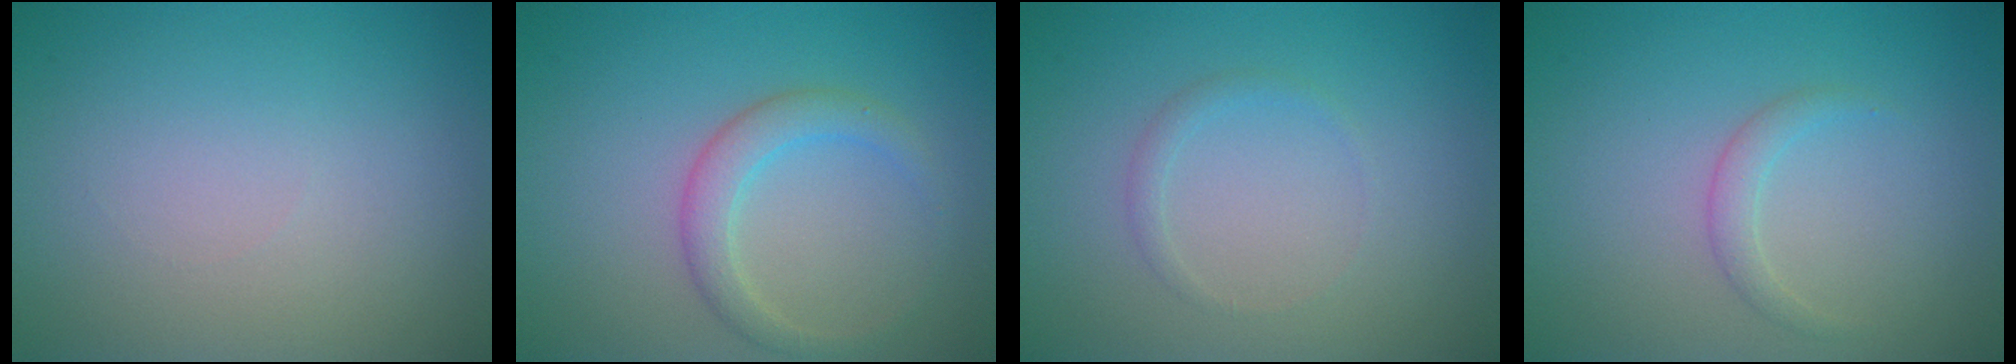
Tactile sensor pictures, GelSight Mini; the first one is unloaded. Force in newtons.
{"total": 2.5, "press": 2.5, "slide": 0.1}
{"total": 0.9, "press": 0.9, "slide": 0.1}
{"total": 1.2, "press": 1.2, "slide": 0.1}